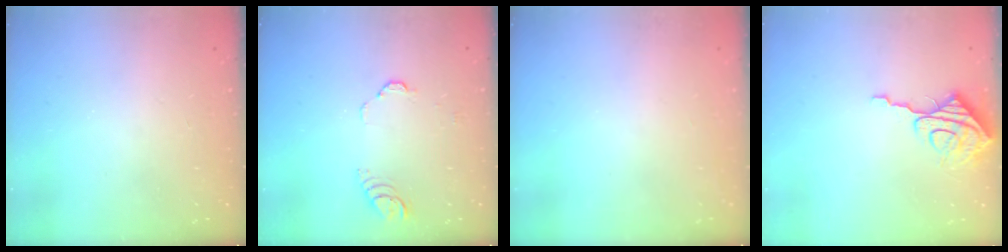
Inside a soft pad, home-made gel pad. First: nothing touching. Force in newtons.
{"total": 3.0, "press": 3.0, "slide": 0.3}
{"total": 0.0}
{"total": 9.4, "press": 9.4, "slide": 0.7}